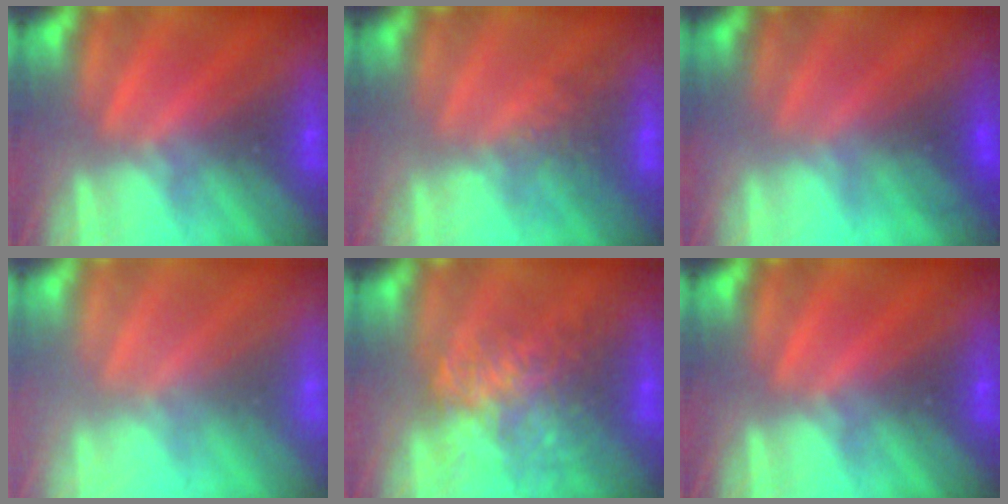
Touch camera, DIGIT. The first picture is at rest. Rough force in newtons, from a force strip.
{"total": 2.7}
{"total": 3.0}
{"total": 2.3}
{"total": 11.2}
{"total": 0.0}